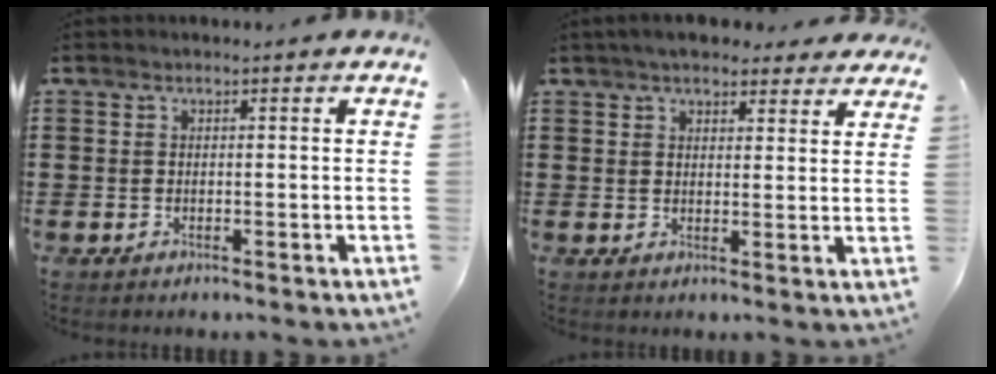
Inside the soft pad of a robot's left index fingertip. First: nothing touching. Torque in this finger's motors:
{"motor_torque": [2.14, 0.00, 1.05, 0.19]}